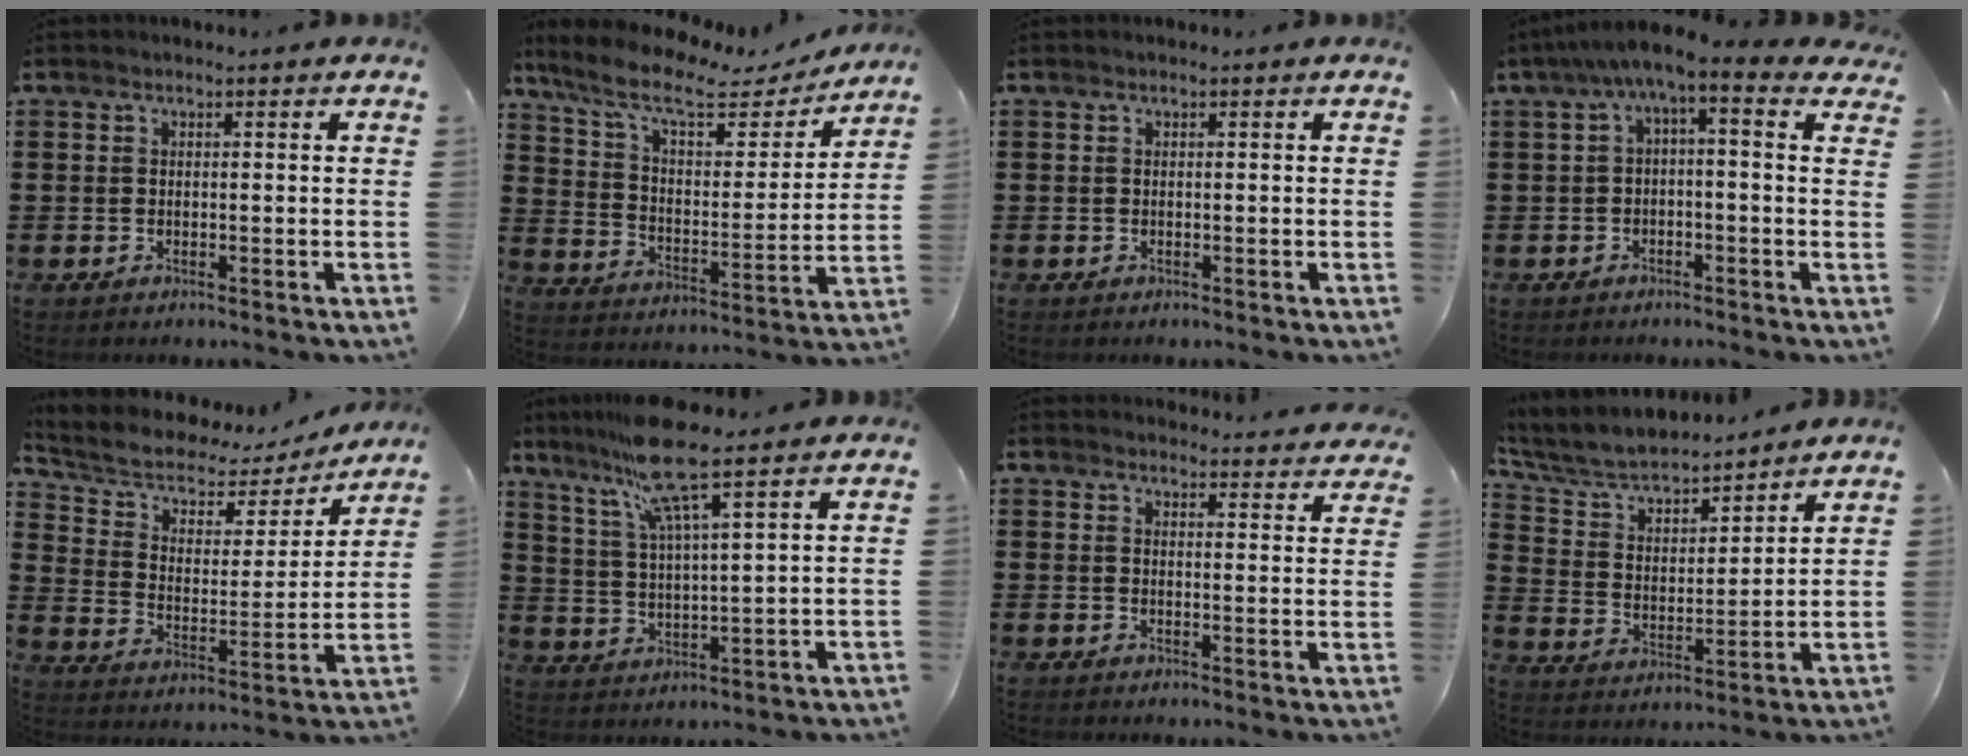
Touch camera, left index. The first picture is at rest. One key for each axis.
{"total": 9.5, "fx": 7.1, "fy": 2.8, "fz": 5.7, "tx": -0.137, "ty": -0.030, "tz": 0.118}
{"total": 0.0}
{"total": 3.3, "fx": -0.2, "fy": 0.3, "fz": 3.3, "tx": -0.068, "ty": -0.020, "tz": -0.013}
{"total": 6.2, "fx": 4.7, "fy": 3.1, "fz": 2.6, "tx": -0.081, "ty": -0.028, "tz": 0.078}
{"total": 10.4, "fx": 7.8, "fy": 0.1, "fz": 7.0, "tx": -0.166, "ty": -0.028, "tz": 0.132}
{"total": 3.4, "fx": 3.4, "fy": 0.0, "fz": 0.3, "tx": -0.008, "ty": -0.020, "tz": 0.061}
{"total": 5.9, "fx": 5.3, "fy": 1.5, "fz": 2.0, "tx": -0.066, "ty": -0.035, "tz": 0.086}